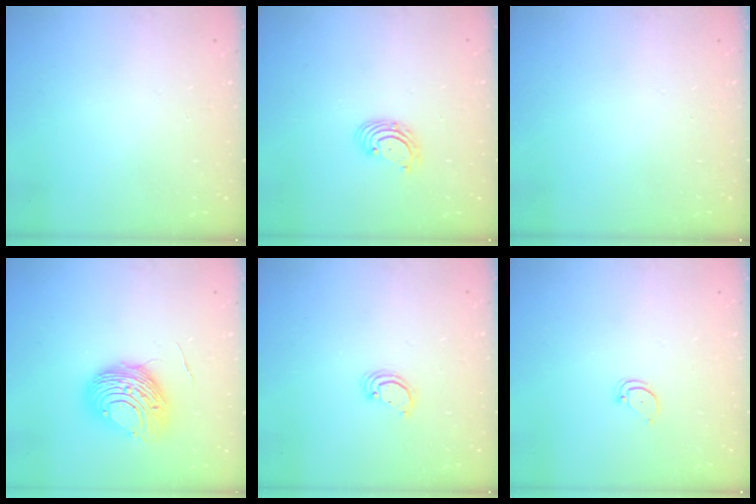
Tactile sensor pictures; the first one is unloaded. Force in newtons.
{"total": 2.7, "press": 2.7, "slide": 0.1}
{"total": 0.0}
{"total": 10.8, "press": 10.8, "slide": 1.1}
{"total": 2.8, "press": 2.8, "slide": 0.2}
{"total": 2.6, "press": 2.6, "slide": 0.1}